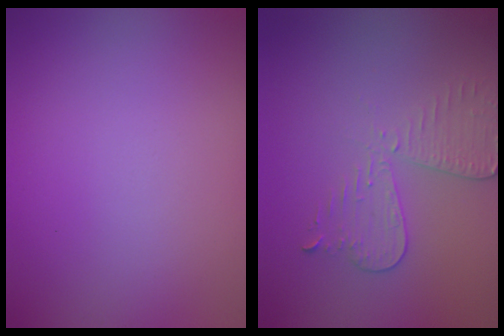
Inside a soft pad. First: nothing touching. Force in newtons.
{"total": 2.9, "press": 2.7, "slide": 1.2}